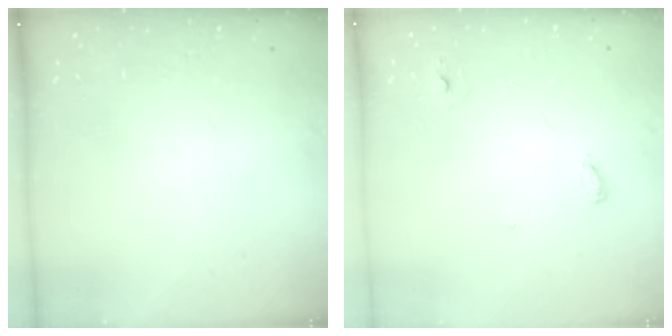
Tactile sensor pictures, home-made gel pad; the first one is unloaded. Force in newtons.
{"total": 5.0, "press": 5.0, "slide": 0.4}